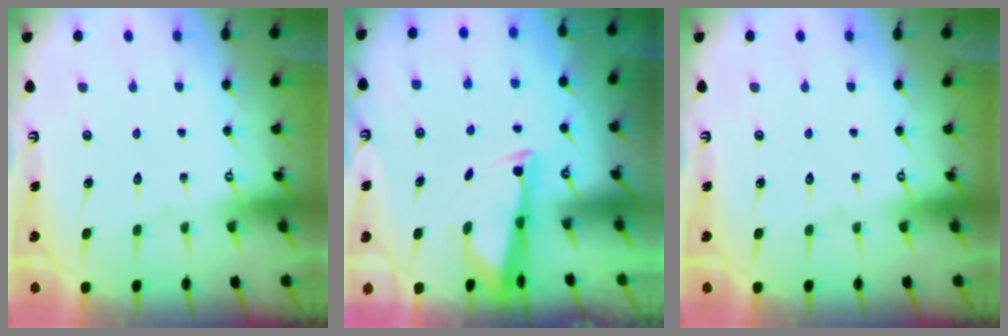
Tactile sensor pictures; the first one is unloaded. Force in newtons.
{"total": 2.9, "press": 2.8, "slide": 0.7}
{"total": 0.0}